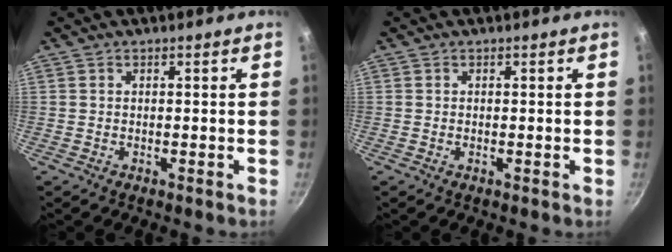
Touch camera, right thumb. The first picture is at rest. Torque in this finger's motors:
{"motor_torque": [0.63, 0.42, 0.10, -0.02, 0.08]}